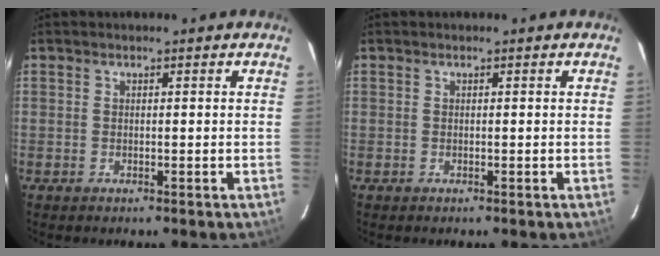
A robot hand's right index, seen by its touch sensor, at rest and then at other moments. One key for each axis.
{"total": 0.0}